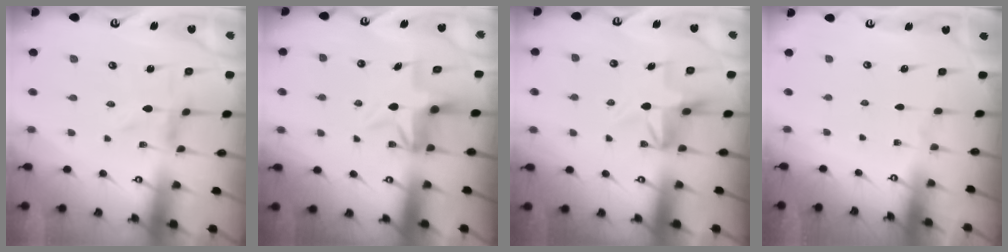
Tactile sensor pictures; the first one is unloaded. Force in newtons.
{"total": 5.4, "press": 5.3, "slide": 0.5}
{"total": 5.4, "press": 5.4, "slide": 0.3}
{"total": 0.0}